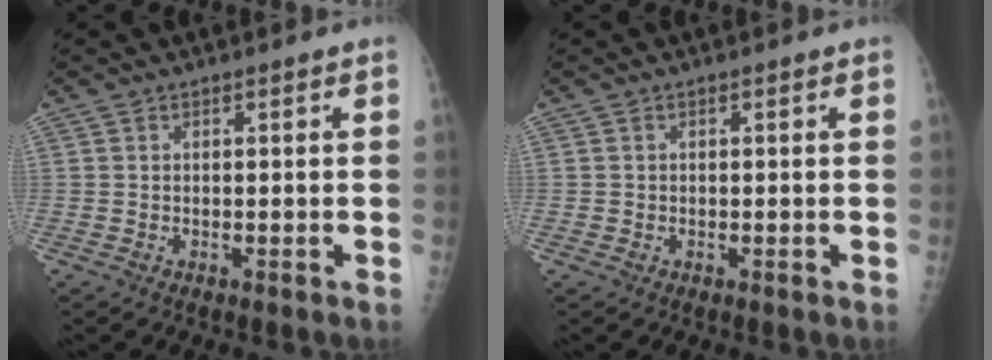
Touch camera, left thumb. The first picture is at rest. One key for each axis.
{"total": 0.6, "fx": -0.1, "fy": 0.6, "fz": 0.0, "tx": 0.005, "ty": 0.004, "tz": -0.002}